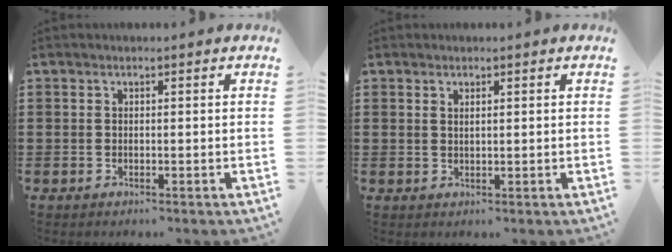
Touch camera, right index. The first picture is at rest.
{"total": 0.8, "force": [0.5, 0.2, 0.5], "torque": [-0.010, 0.002, 0.010]}